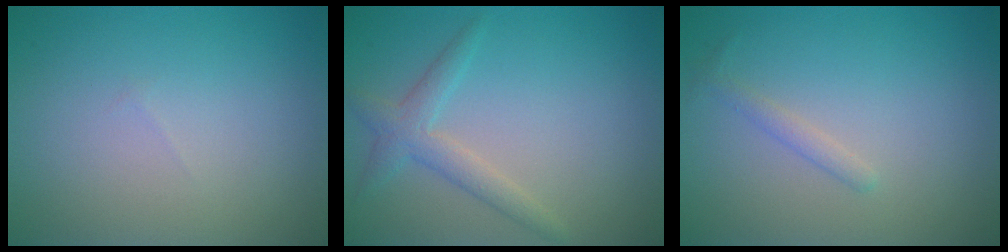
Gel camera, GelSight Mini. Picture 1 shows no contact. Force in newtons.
{"total": 2.4, "press": 2.4, "slide": 0.2}
{"total": 1.1, "press": 1.1, "slide": 0.1}